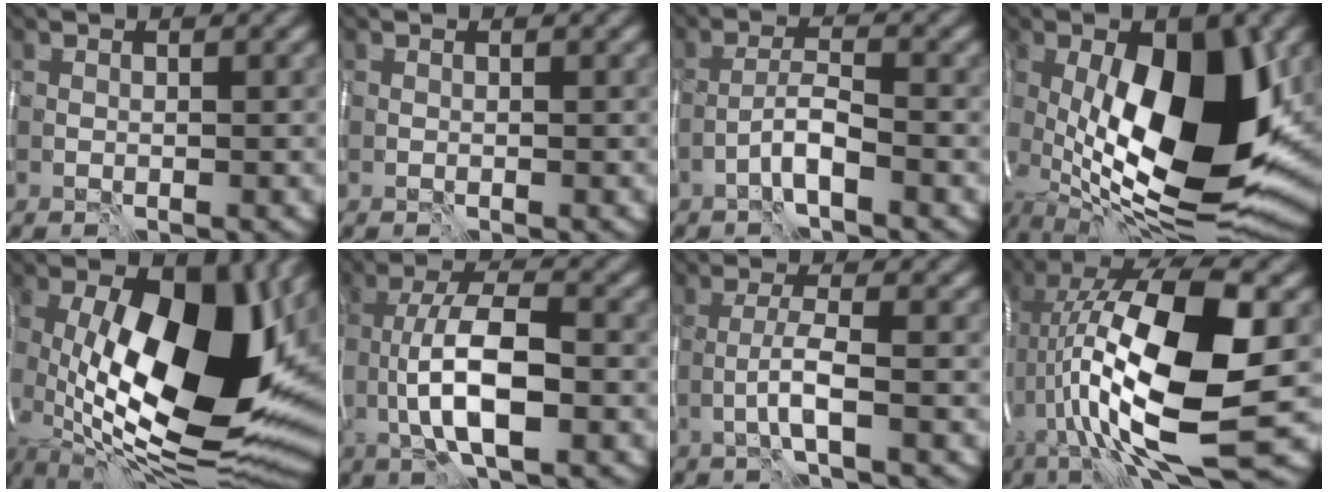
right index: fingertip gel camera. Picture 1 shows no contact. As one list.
[{"total": 0.0}, {"total": 2.6, "force": [-1.8, 0.2, 1.8], "torque": [-0.032, 0.010, -0.038]}, {"total": 16.1, "force": [-0.1, 6.9, 14.5], "torque": [-0.225, -0.011, 0.002]}, {"total": 18.1, "force": [0.3, 8.5, 16.0], "torque": [-0.249, -0.015, 0.014]}, {"total": 7.4, "force": [-1.3, 2.6, 6.8], "torque": [-0.126, 0.006, -0.027]}, {"total": 2.5, "force": [-1.1, 0.0, 2.2], "torque": [-0.043, 0.002, -0.024]}, {"total": 17.0, "force": [-0.7, 5.4, 16.1], "torque": [-0.306, 0.018, -0.003]}]